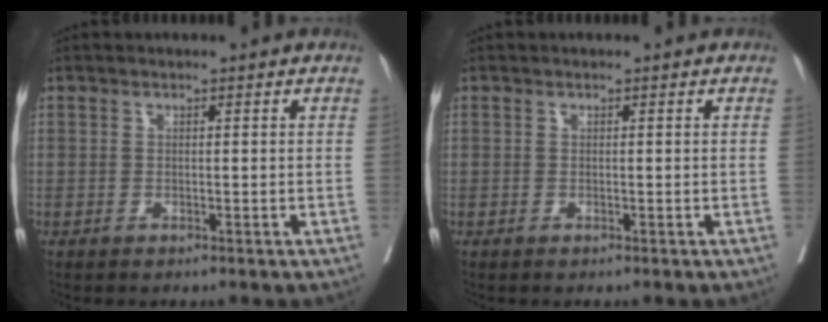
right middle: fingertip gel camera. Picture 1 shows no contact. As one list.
[{"total": 0.0}]